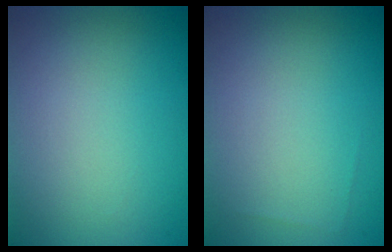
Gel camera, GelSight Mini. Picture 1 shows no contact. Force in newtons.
{"total": 0.0}